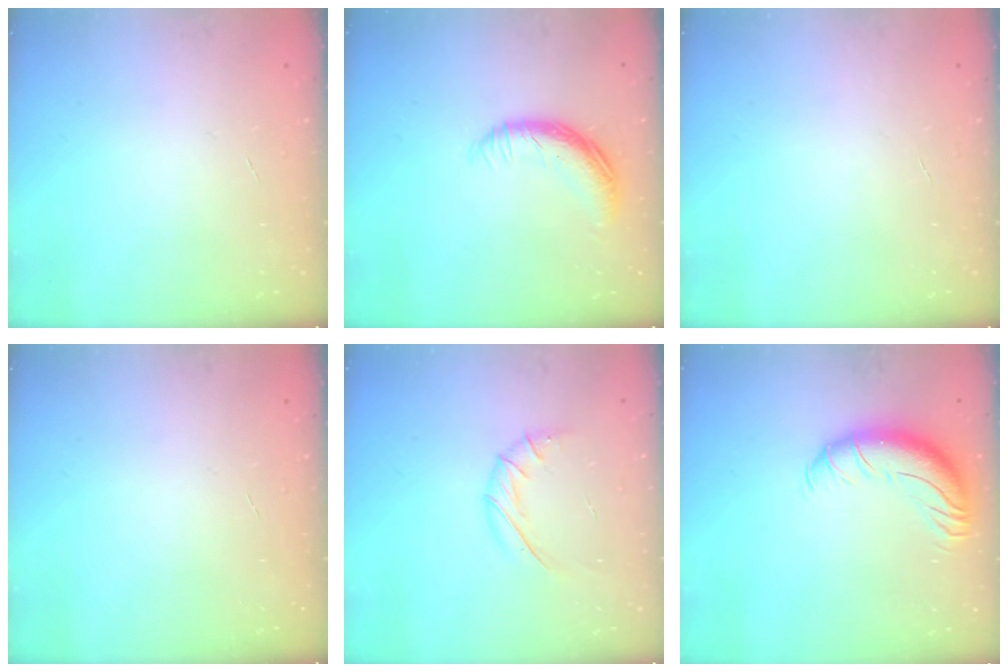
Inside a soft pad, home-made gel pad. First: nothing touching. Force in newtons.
{"total": 11.5, "press": 11.5, "slide": 0.5}
{"total": 0.0}
{"total": 0.0}
{"total": 8.5, "press": 8.5, "slide": 0.6}
{"total": 12.4, "press": 12.1, "slide": 2.8}